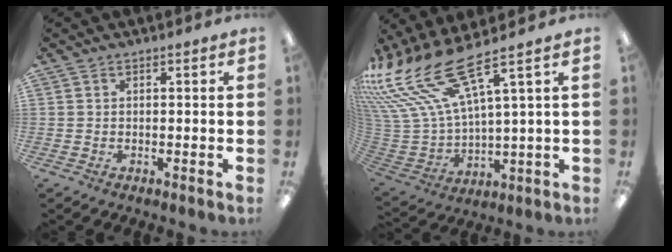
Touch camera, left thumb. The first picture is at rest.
{"total": 20.2, "force": [13.2, 7.3, 13.4], "torque": [-0.287, -0.094, 0.232]}